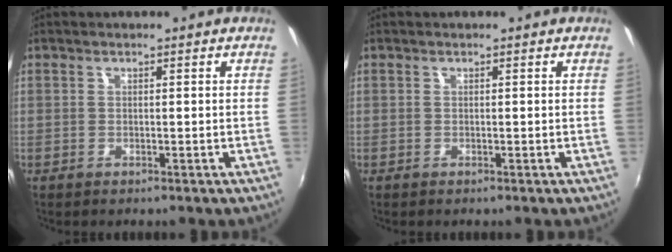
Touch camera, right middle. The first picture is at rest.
{"total": 0.0}